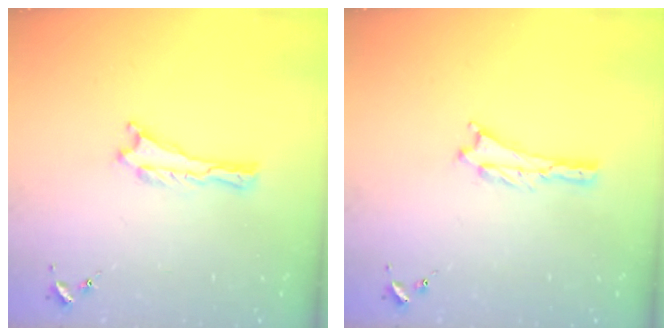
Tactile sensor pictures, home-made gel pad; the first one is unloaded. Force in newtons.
{"total": 0.9, "press": 0.9, "slide": 0.2}